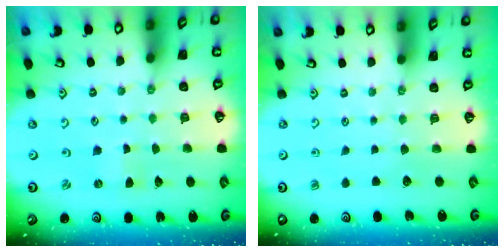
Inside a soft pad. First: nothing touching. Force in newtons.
{"total": 0.0}